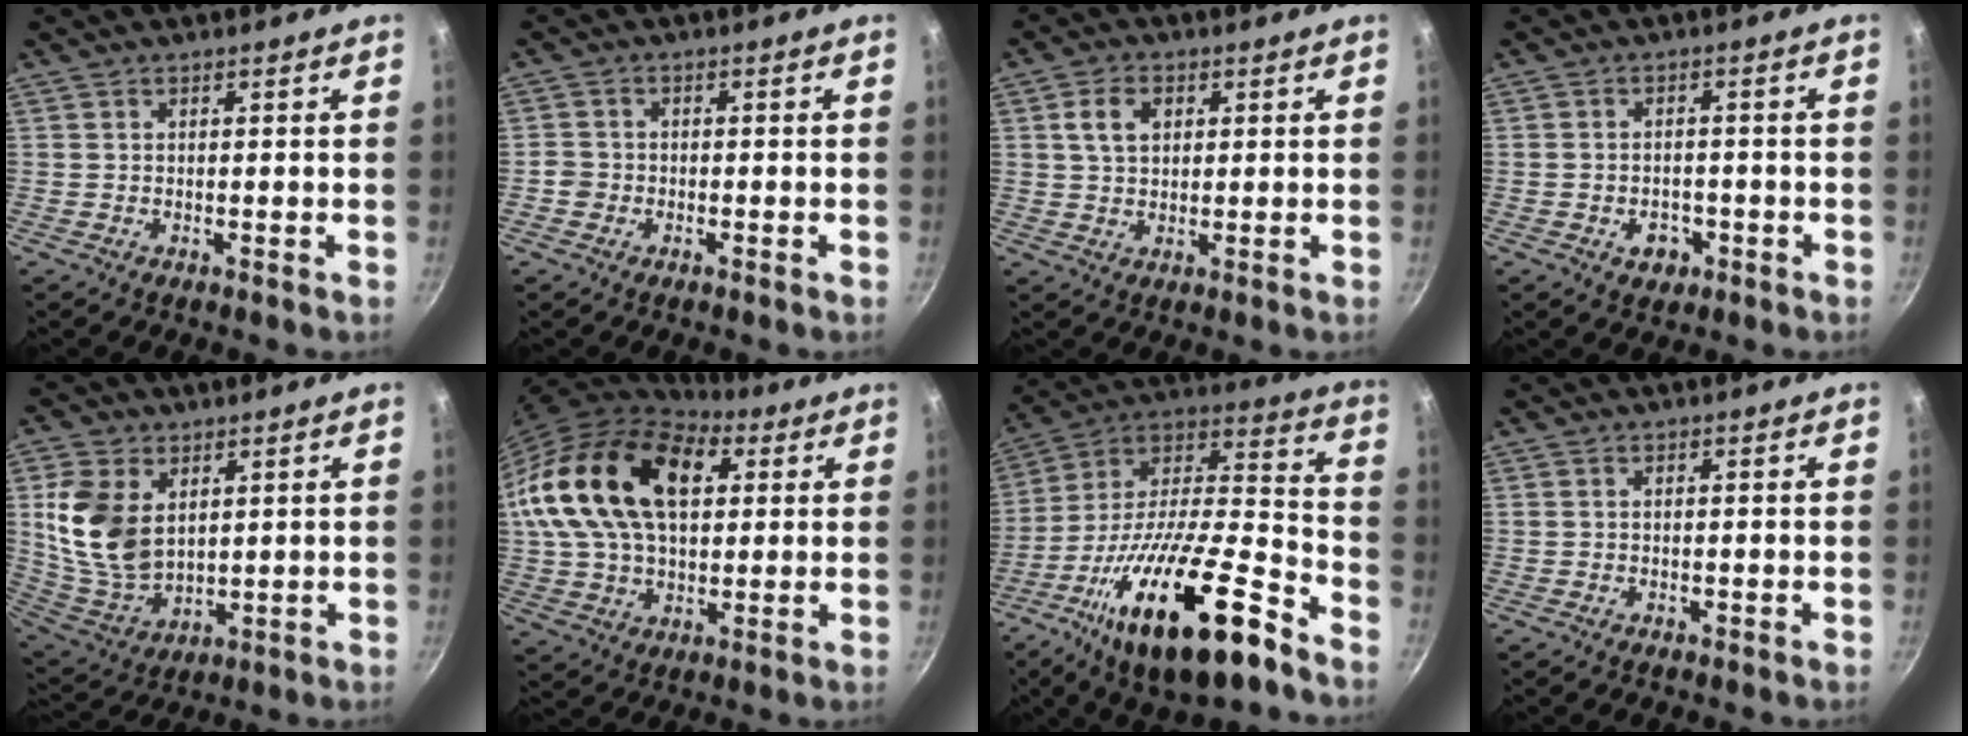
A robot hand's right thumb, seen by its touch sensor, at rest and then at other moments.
{"total": 2.4, "force": [-1.1, 2.1, 0.7], "torque": [-0.008, 0.014, -0.021]}
{"total": 5.5, "force": [1.6, 4.0, 3.4], "torque": [-0.047, 0.003, 0.028]}
{"total": 4.3, "force": [-1.8, 3.2, 2.2], "torque": [-0.021, 0.015, -0.019]}
{"total": 14.1, "force": [3.5, 9.4, 9.8], "torque": [-0.177, -0.025, 0.084]}
{"total": 24.8, "force": [6.6, 15.3, 18.4], "torque": [-0.315, 0.012, 0.112]}
{"total": 28.9, "force": [-15.4, 9.5, 22.5], "torque": [-0.339, 0.077, -0.263]}
{"total": 0.5, "force": [-0.2, 0.4, 0.3], "torque": [-0.004, 0.002, -0.004]}